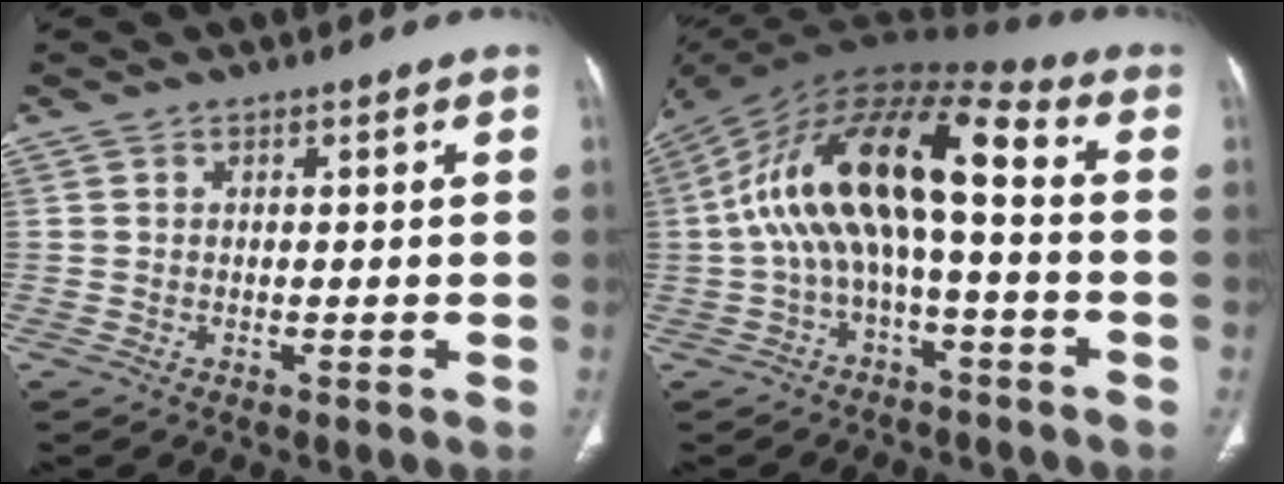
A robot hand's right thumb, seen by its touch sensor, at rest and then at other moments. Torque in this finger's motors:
{"motor_torque": [0.91, 0.91, 1.70, -1.08, 0.55]}